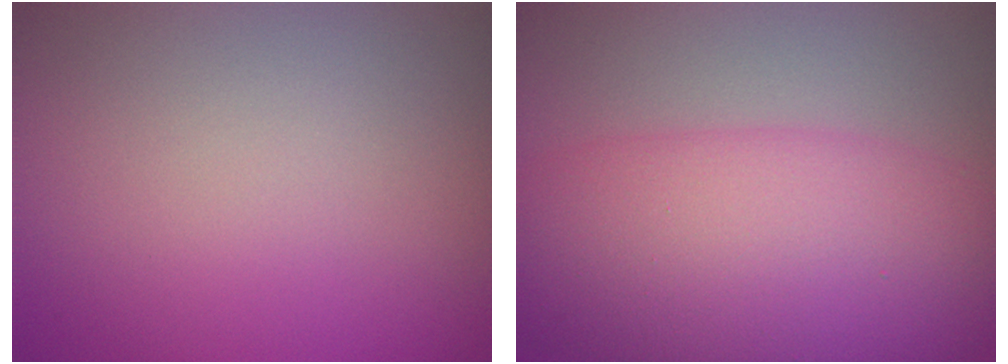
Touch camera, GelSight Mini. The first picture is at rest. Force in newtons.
{"total": 10.1, "press": 10.1, "slide": 0.2}